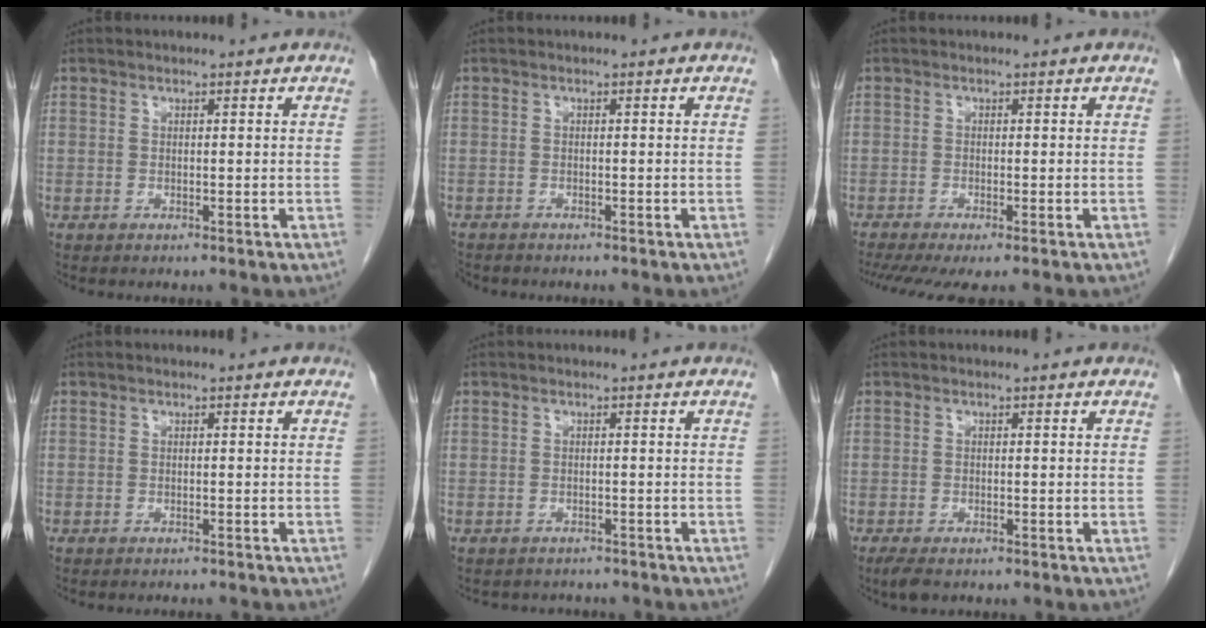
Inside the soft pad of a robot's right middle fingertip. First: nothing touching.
{"total": 1.7, "force": [-1.6, 0.6, 0.1], "torque": [-0.006, -0.004, -0.028]}
{"total": 5.8, "force": [-4.5, 0.8, 3.5], "torque": [-0.052, -0.013, -0.077]}
{"total": 2.4, "force": [-2.3, 0.2, 0.6], "torque": [-0.009, -0.004, -0.029]}
{"total": 3.7, "force": [-3.4, 1.5, 0.2], "torque": [-0.004, 0.002, -0.044]}
{"total": 2.8, "force": [-2.1, 0.9, 1.6], "torque": [-0.033, -0.007, -0.031]}